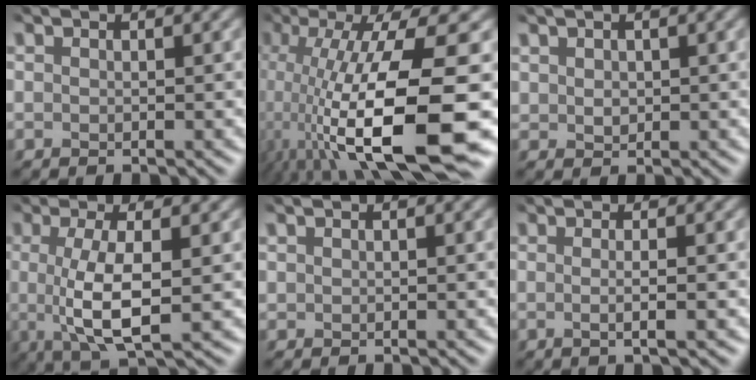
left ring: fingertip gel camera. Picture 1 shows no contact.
{"total": 15.3, "force": [-4.8, 3.7, 14.1], "torque": [-0.256, -0.009, -0.061]}
{"total": 0.9, "force": [0.5, 0.6, 0.5], "torque": [-0.016, -0.002, 0.022]}
{"total": 6.0, "force": [-1.1, 1.6, 5.7], "torque": [-0.099, -0.003, -0.013]}
{"total": 0.0}
{"total": 3.3, "force": [0.6, 1.3, 3.0], "torque": [-0.035, 0.012, -0.021]}